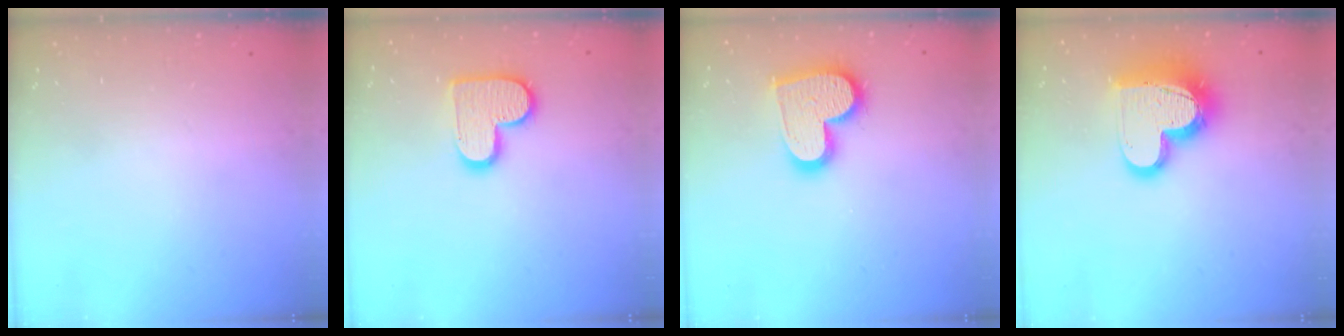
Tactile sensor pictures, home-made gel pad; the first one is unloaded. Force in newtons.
{"total": 13.1, "press": 13.1, "slide": 0.8}
{"total": 15.5, "press": 15.5, "slide": 1.1}
{"total": 17.3, "press": 17.3, "slide": 1.4}